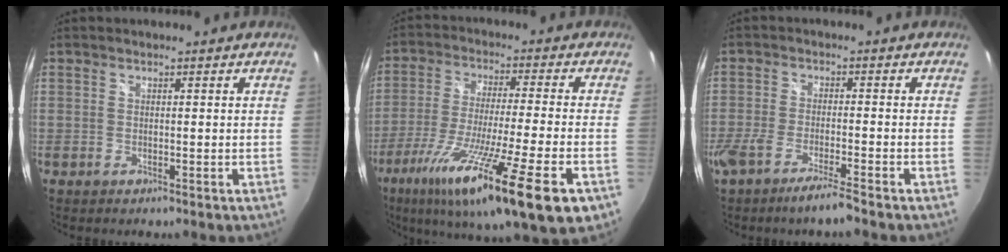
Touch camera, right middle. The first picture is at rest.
{"total": 22.8, "force": [-12.1, 1.2, 19.3], "torque": [-0.337, -0.085, -0.204]}
{"total": 7.1, "force": [-5.6, -0.1, 4.4], "torque": [-0.104, -0.021, -0.102]}